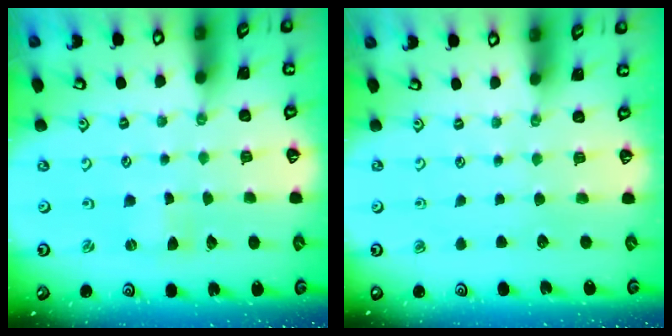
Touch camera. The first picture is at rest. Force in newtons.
{"total": 0.0}